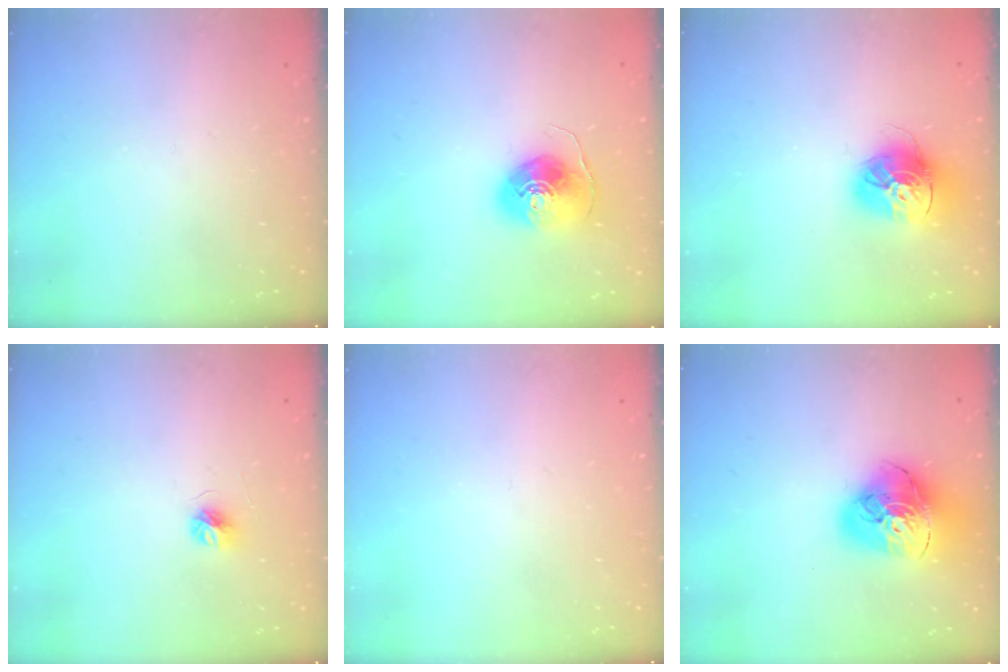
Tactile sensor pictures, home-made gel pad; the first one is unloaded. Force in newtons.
{"total": 8.5, "press": 8.4, "slide": 1.2}
{"total": 15.9, "press": 15.8, "slide": 1.4}
{"total": 4.5, "press": 4.5, "slide": 0.4}
{"total": 0.0}
{"total": 19.9, "press": 19.8, "slide": 2.2}